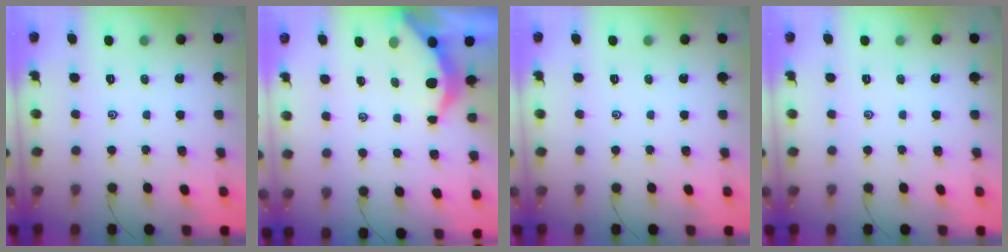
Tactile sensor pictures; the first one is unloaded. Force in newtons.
{"total": 4.0, "press": 3.9, "slide": 0.5}
{"total": 0.0}
{"total": 0.0}